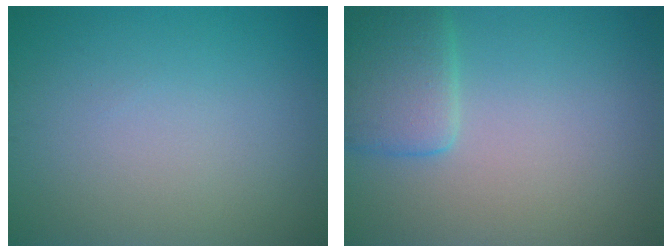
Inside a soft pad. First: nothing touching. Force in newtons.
{"total": 3.6, "press": 3.6, "slide": 0.4}